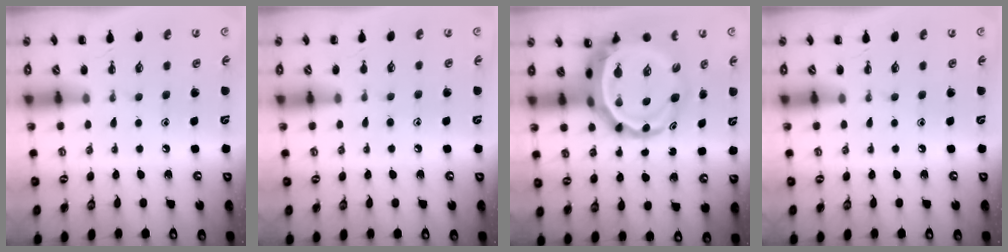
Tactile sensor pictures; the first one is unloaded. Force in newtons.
{"total": 6.2, "press": 5.9, "slide": 2.1}
{"total": 9.0, "press": 8.6, "slide": 2.5}
{"total": 0.0}